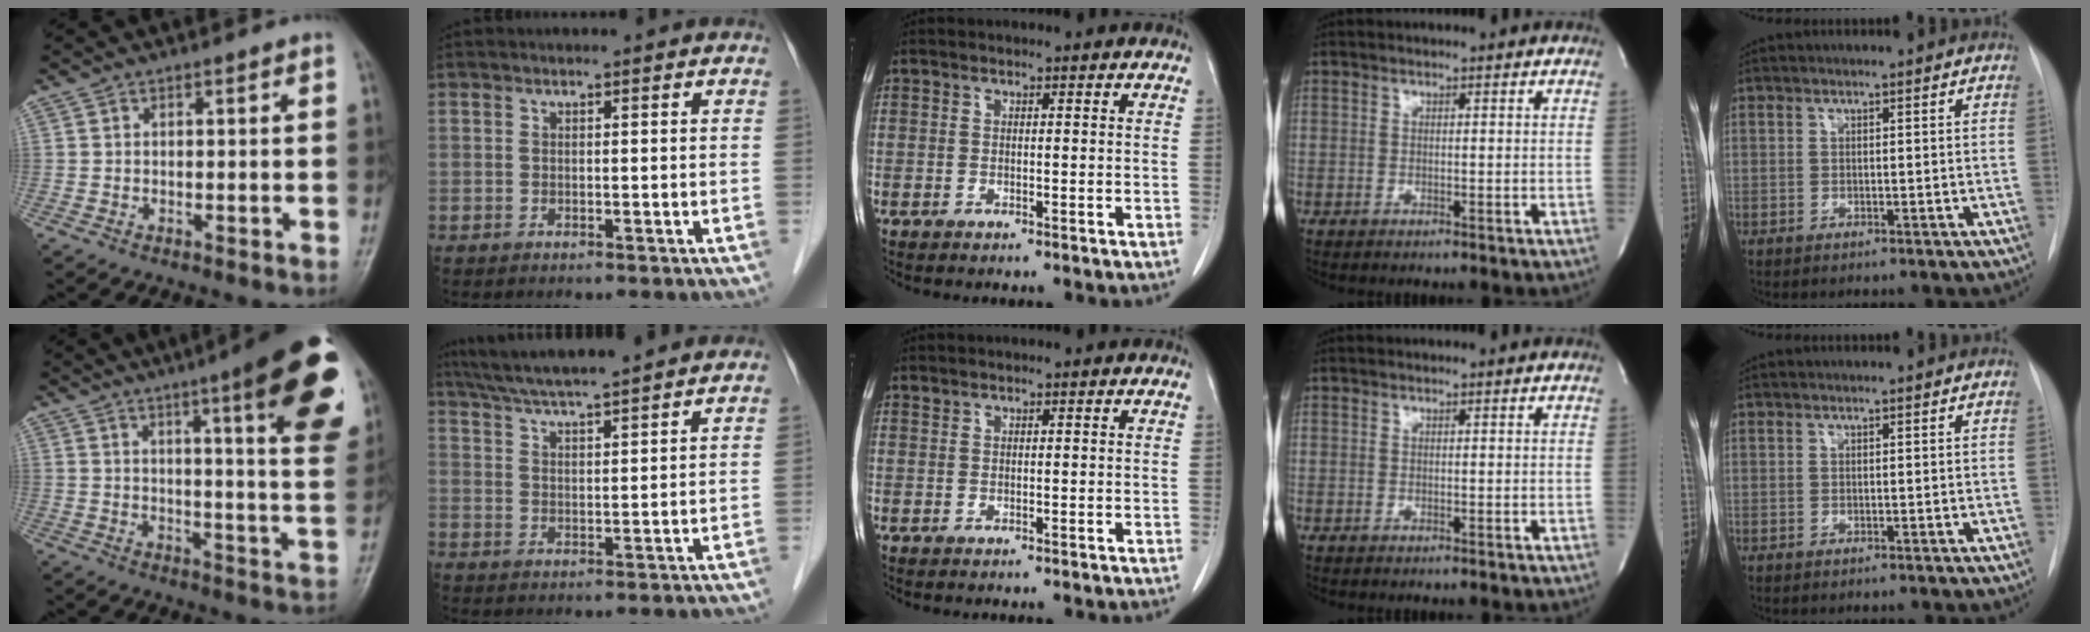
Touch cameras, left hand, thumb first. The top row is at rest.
{"thumb": {"total": 21.3, "force": [10.6, 3.4, 18.1], "torque": [-0.213, -0.041, 0.128]}, "index": {"total": 13.6, "force": [11.8, 0.3, 6.6], "torque": [-0.119, 0.030, 0.180]}}